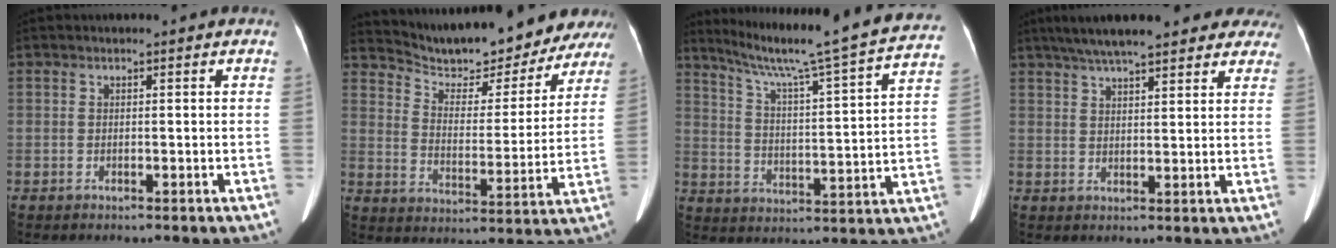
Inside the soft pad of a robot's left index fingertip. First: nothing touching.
{"total": 19.5, "force": [18.2, 4.2, 5.7], "torque": [-0.084, -0.013, 0.248]}
{"total": 25.6, "force": [22.2, -1.0, 12.6], "torque": [-0.206, -0.043, 0.297]}
{"total": 20.6, "force": [17.3, 4.9, 10.1], "torque": [-0.153, 0.037, 0.221]}